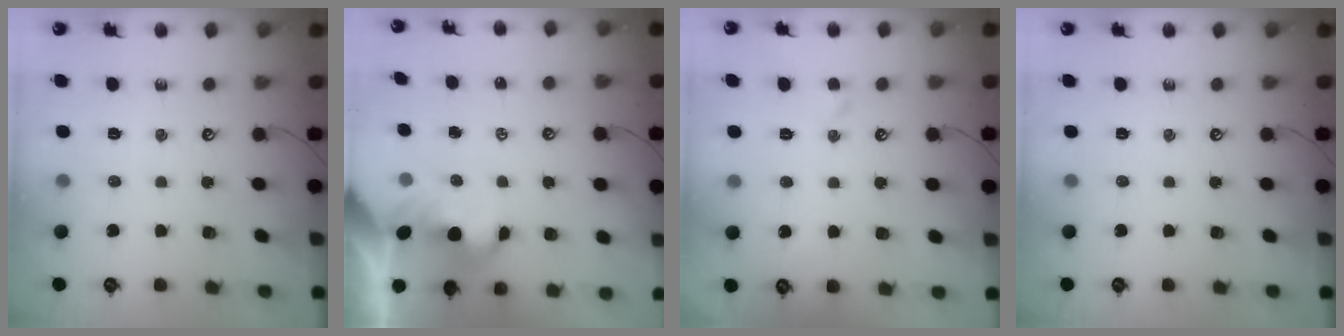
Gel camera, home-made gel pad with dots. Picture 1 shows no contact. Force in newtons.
{"total": 2.2, "press": 2.2, "slide": 0.1}
{"total": 1.4, "press": 1.3, "slide": 0.3}
{"total": 0.0}